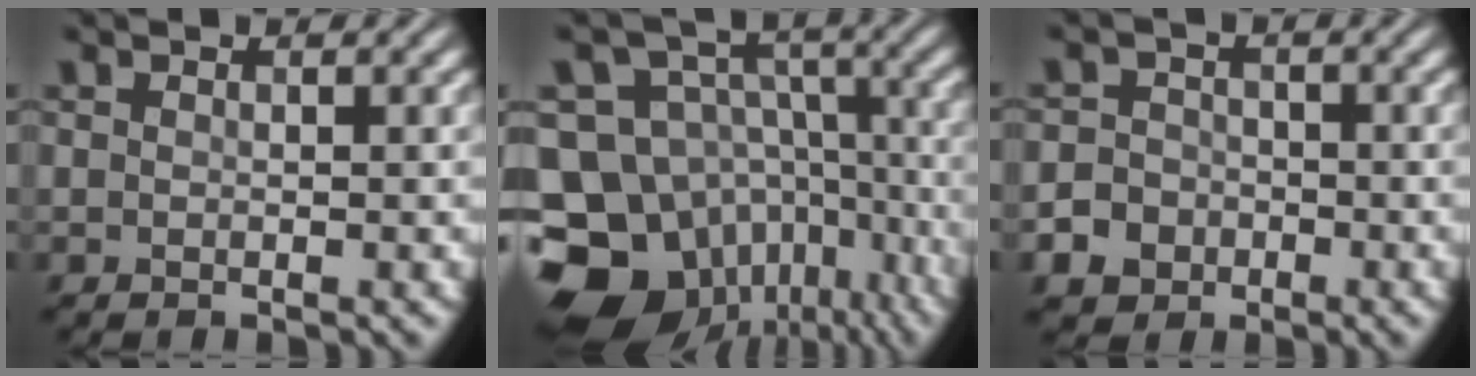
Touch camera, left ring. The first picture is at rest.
{"total": 18.0, "force": [-9.0, 13.4, 8.0], "torque": [-0.167, -0.019, -0.112]}
{"total": 4.2, "force": [-2.1, 3.5, 0.9], "torque": [0.004, -0.007, -0.052]}